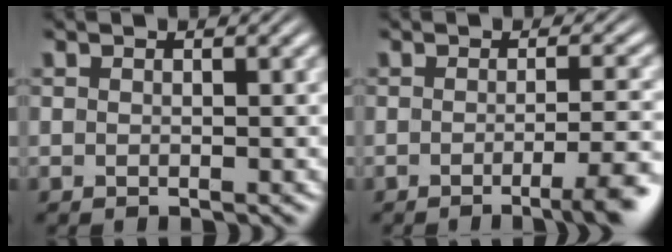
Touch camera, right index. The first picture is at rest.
{"total": 3.9, "force": [-2.1, 0.1, 3.3], "torque": [-0.036, 0.001, -0.037]}